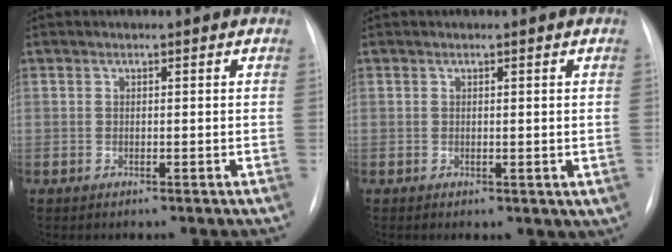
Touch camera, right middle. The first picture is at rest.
{"total": 1.5, "force": [0.3, 1.0, 1.1], "torque": [-0.016, -0.006, 0.011]}